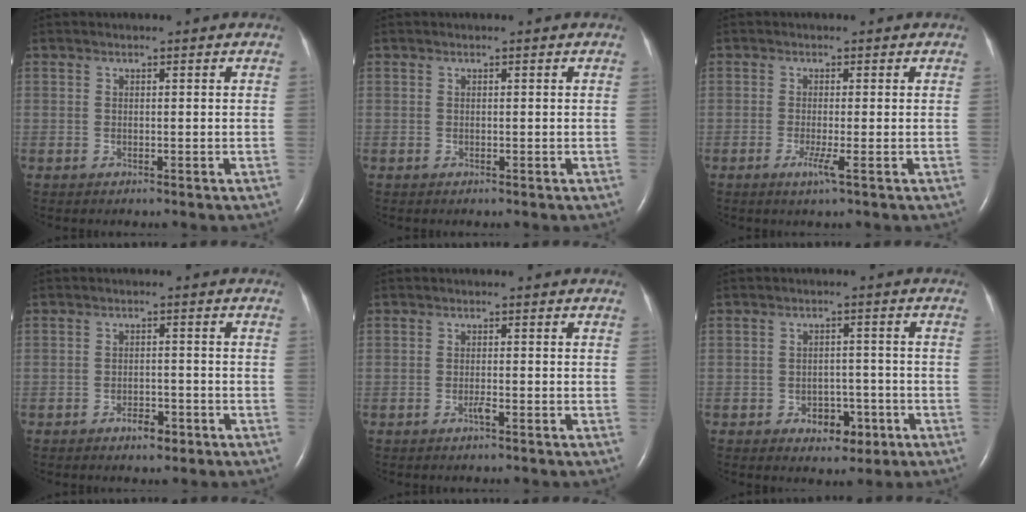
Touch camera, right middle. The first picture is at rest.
{"total": 0.0}
{"total": 2.3, "force": [-1.0, -0.4, 2.0], "torque": [-0.044, -0.008, -0.021]}
{"total": 2.8, "force": [-1.8, 1.3, 1.7], "torque": [-0.026, 0.003, -0.025]}
{"total": 1.1, "force": [-0.7, 0.0, 0.8], "torque": [-0.021, -0.001, -0.012]}
{"total": 4.6, "force": [-2.2, 3.0, 2.7], "torque": [-0.033, 0.011, -0.025]}